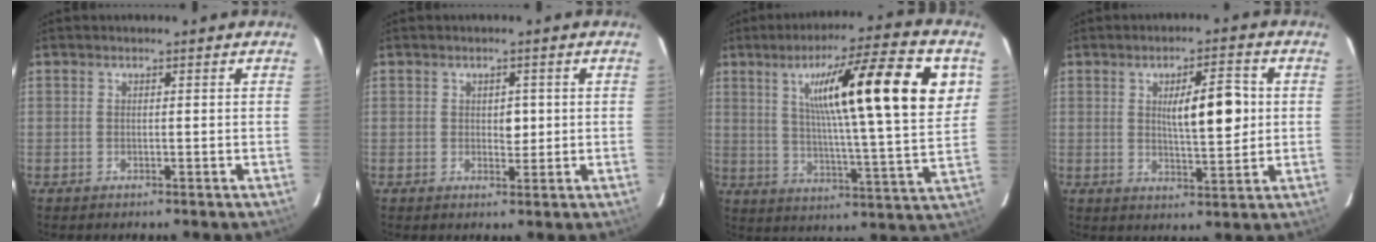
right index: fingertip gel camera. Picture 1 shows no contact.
{"total": 2.1, "force": [0.2, 1.4, 1.6], "torque": [-0.020, 0.000, 0.006]}
{"total": 21.9, "force": [7.2, 1.1, 20.7], "torque": [-0.309, 0.018, 0.103]}
{"total": 8.2, "force": [1.3, 1.9, 7.9], "torque": [-0.121, 0.005, 0.025]}